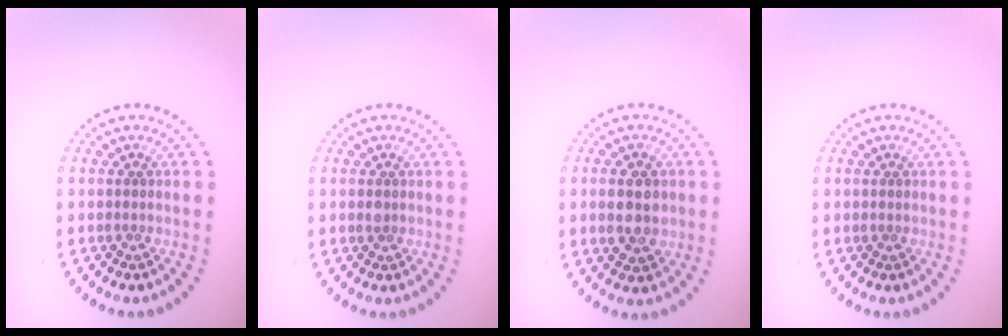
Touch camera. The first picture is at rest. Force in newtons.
{"total": 0.6, "press": 0.6, "slide": 0.1}
{"total": 3.1, "press": 3.1, "slide": 0.3}
{"total": 0.0}